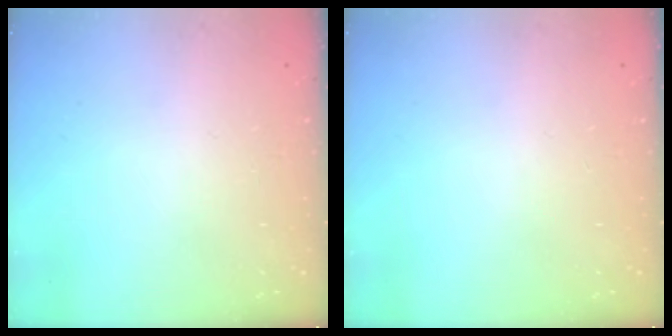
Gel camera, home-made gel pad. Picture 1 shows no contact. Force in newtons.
{"total": 0.0}